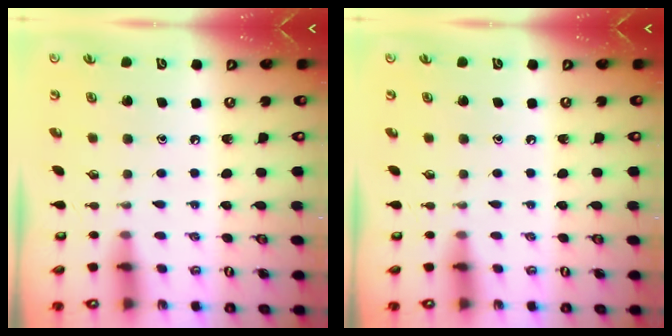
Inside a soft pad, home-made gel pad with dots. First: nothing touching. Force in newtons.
{"total": 0.0}